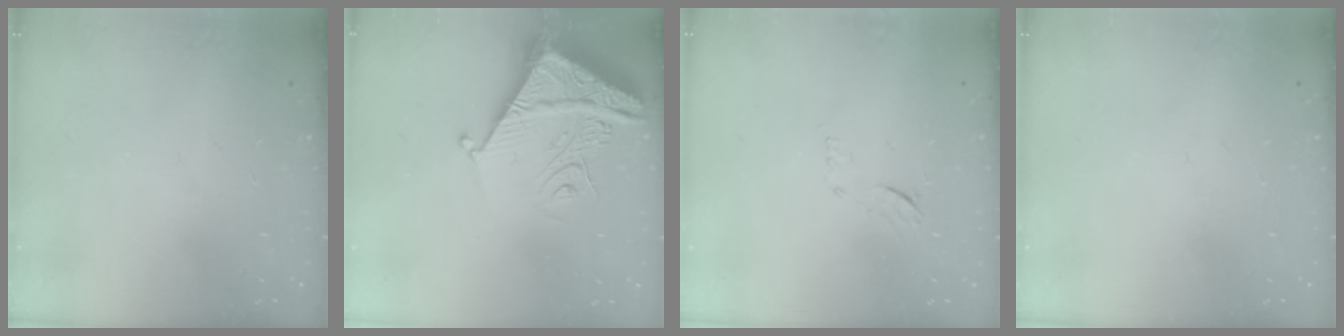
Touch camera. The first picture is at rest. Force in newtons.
{"total": 8.5, "press": 8.4, "slide": 0.9}
{"total": 6.2, "press": 6.1, "slide": 0.7}
{"total": 0.0}